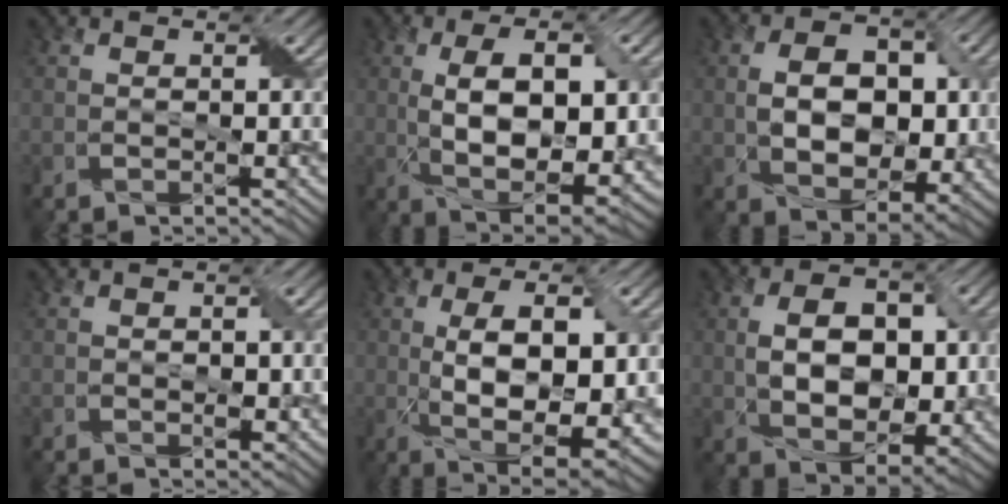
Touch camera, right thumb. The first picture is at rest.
{"total": 12.4, "force": [0.4, 5.8, 11.0], "torque": [-0.190, -0.005, 0.018]}
{"total": 9.3, "force": [0.0, 6.0, 7.1], "torque": [-0.129, 0.001, 0.003]}
{"total": 1.4, "force": [-0.1, 0.9, 1.0], "torque": [-0.015, -0.005, 0.000]}
{"total": 12.6, "force": [-0.6, 5.4, 11.4], "torque": [-0.182, -0.005, 0.001]}
{"total": 10.1, "force": [0.4, 6.2, 8.0], "torque": [-0.146, -0.001, 0.011]}